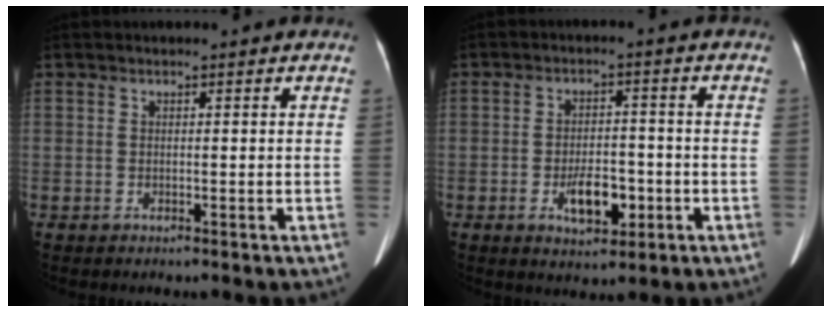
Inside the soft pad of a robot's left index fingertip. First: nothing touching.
{"total": 6.1, "force": [-2.2, 2.9, 4.8], "torque": [-0.083, 0.002, -0.029]}